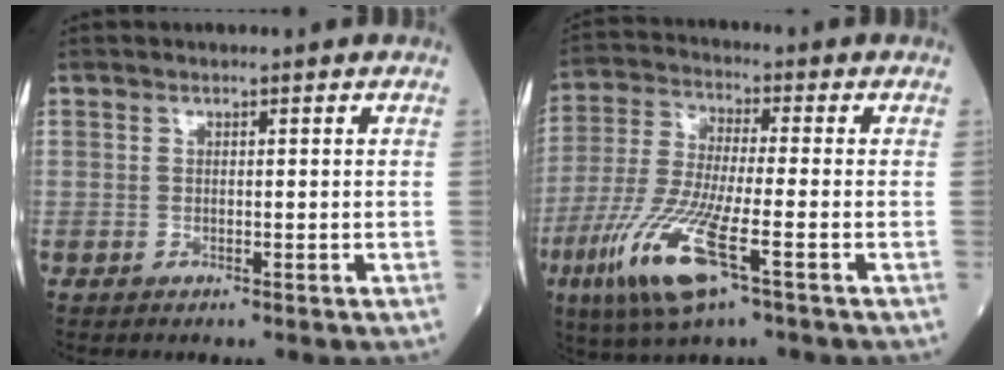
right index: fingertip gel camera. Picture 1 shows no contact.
{"total": 13.2, "force": [-6.0, 1.7, 11.7], "torque": [-0.254, -0.029, -0.114]}